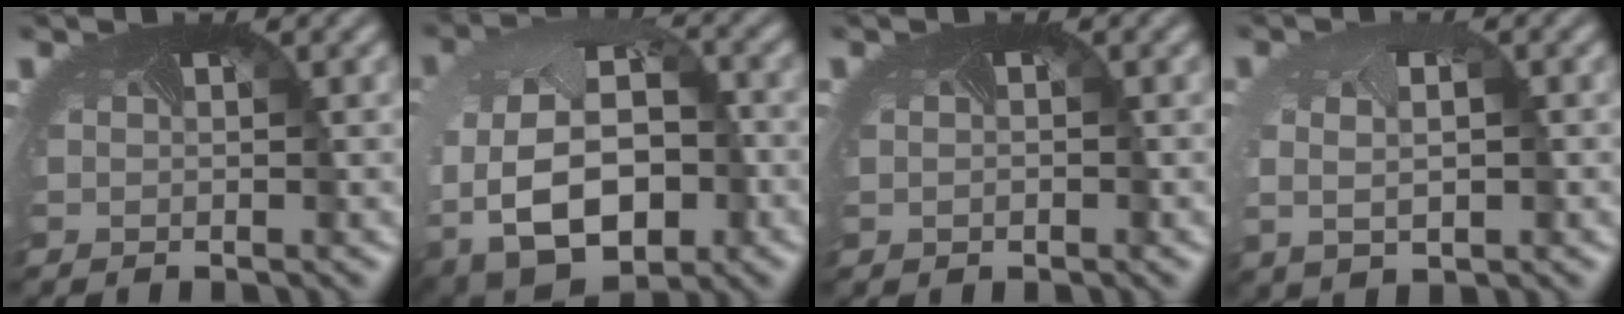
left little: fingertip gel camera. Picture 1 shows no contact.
{"total": 11.4, "force": [-4.2, 7.9, 7.1], "torque": [-0.148, -0.050, -0.044]}
{"total": 0.5, "force": [-0.1, 0.5, 0.1], "torque": [-0.002, 0.001, -0.002]}
{"total": 3.6, "force": [-0.2, 2.5, 2.7], "torque": [-0.051, -0.003, 0.006]}